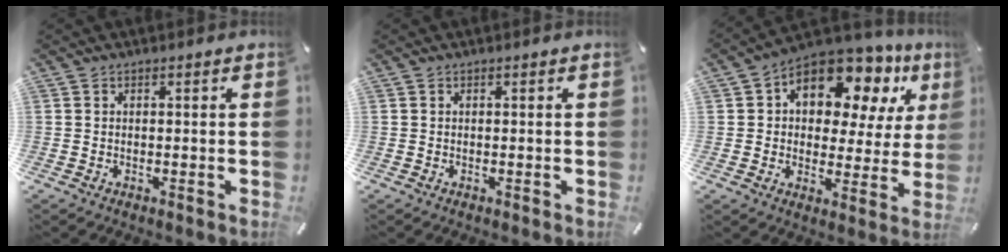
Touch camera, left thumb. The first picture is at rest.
{"total": 0.0}
{"total": 12.7, "force": [7.8, 7.9, 6.2], "torque": [-0.098, -0.063, 0.139]}